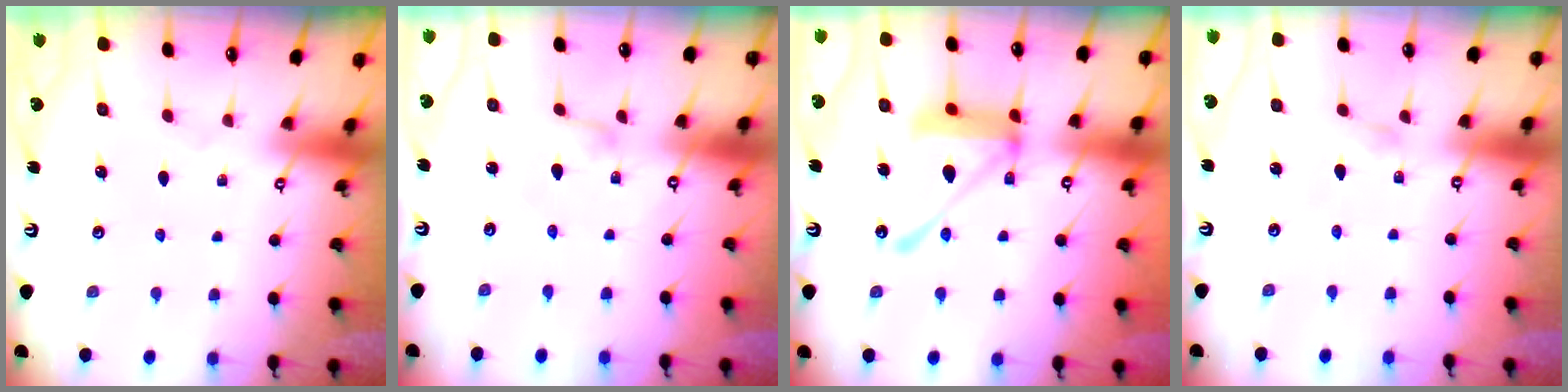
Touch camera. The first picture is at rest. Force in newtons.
{"total": 2.7, "press": 2.7, "slide": 0.2}
{"total": 15.2, "press": 15.1, "slide": 1.5}
{"total": 2.9, "press": 2.8, "slide": 0.3}